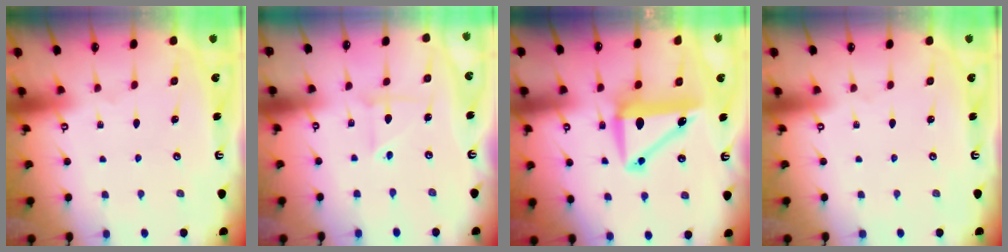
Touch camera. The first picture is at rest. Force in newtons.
{"total": 2.8, "press": 2.7, "slide": 0.9}
{"total": 9.2, "press": 9.0, "slide": 2.0}
{"total": 0.0}